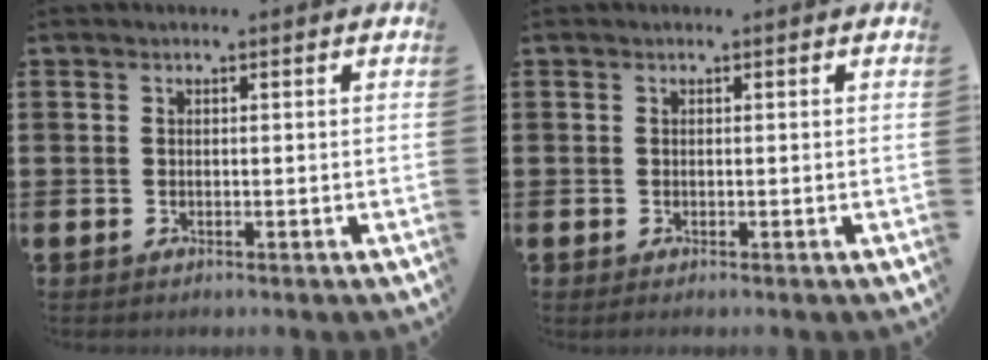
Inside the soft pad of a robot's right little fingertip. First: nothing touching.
{"total": 0.5, "force": [-0.5, 0.1, 0.1], "torque": [-0.003, -0.002, -0.010]}